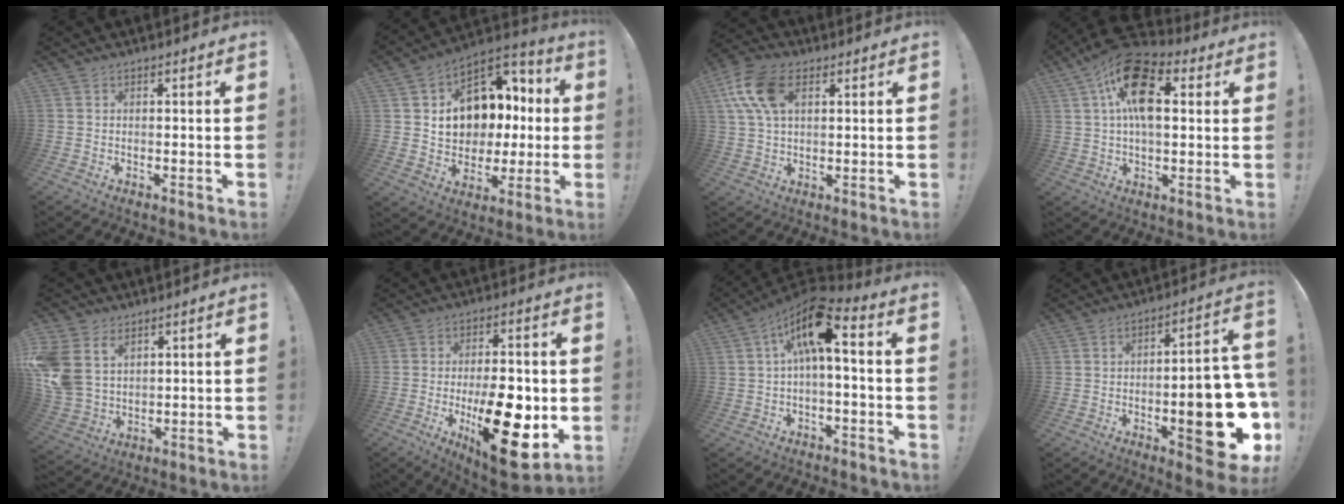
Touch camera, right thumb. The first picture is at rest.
{"total": 14.2, "force": [2.5, 11.8, 7.4], "torque": [-0.099, -0.016, 0.067]}
{"total": 13.7, "force": [4.7, 8.2, 9.8], "torque": [-0.190, -0.001, 0.091]}
{"total": 18.2, "force": [5.9, 9.9, 14.1], "torque": [-0.250, -0.011, 0.101]}
{"total": 11.8, "force": [5.0, 8.8, 6.0], "torque": [-0.132, -0.030, 0.102]}
{"total": 20.3, "force": [-4.7, 8.1, 18.1], "torque": [-0.290, 0.012, -0.062]}
{"total": 12.9, "force": [3.1, 4.0, 11.9], "torque": [-0.212, -0.005, 0.046]}
{"total": 20.5, "force": [-5.8, 7.1, 18.4], "torque": [-0.227, 0.024, -0.073]}